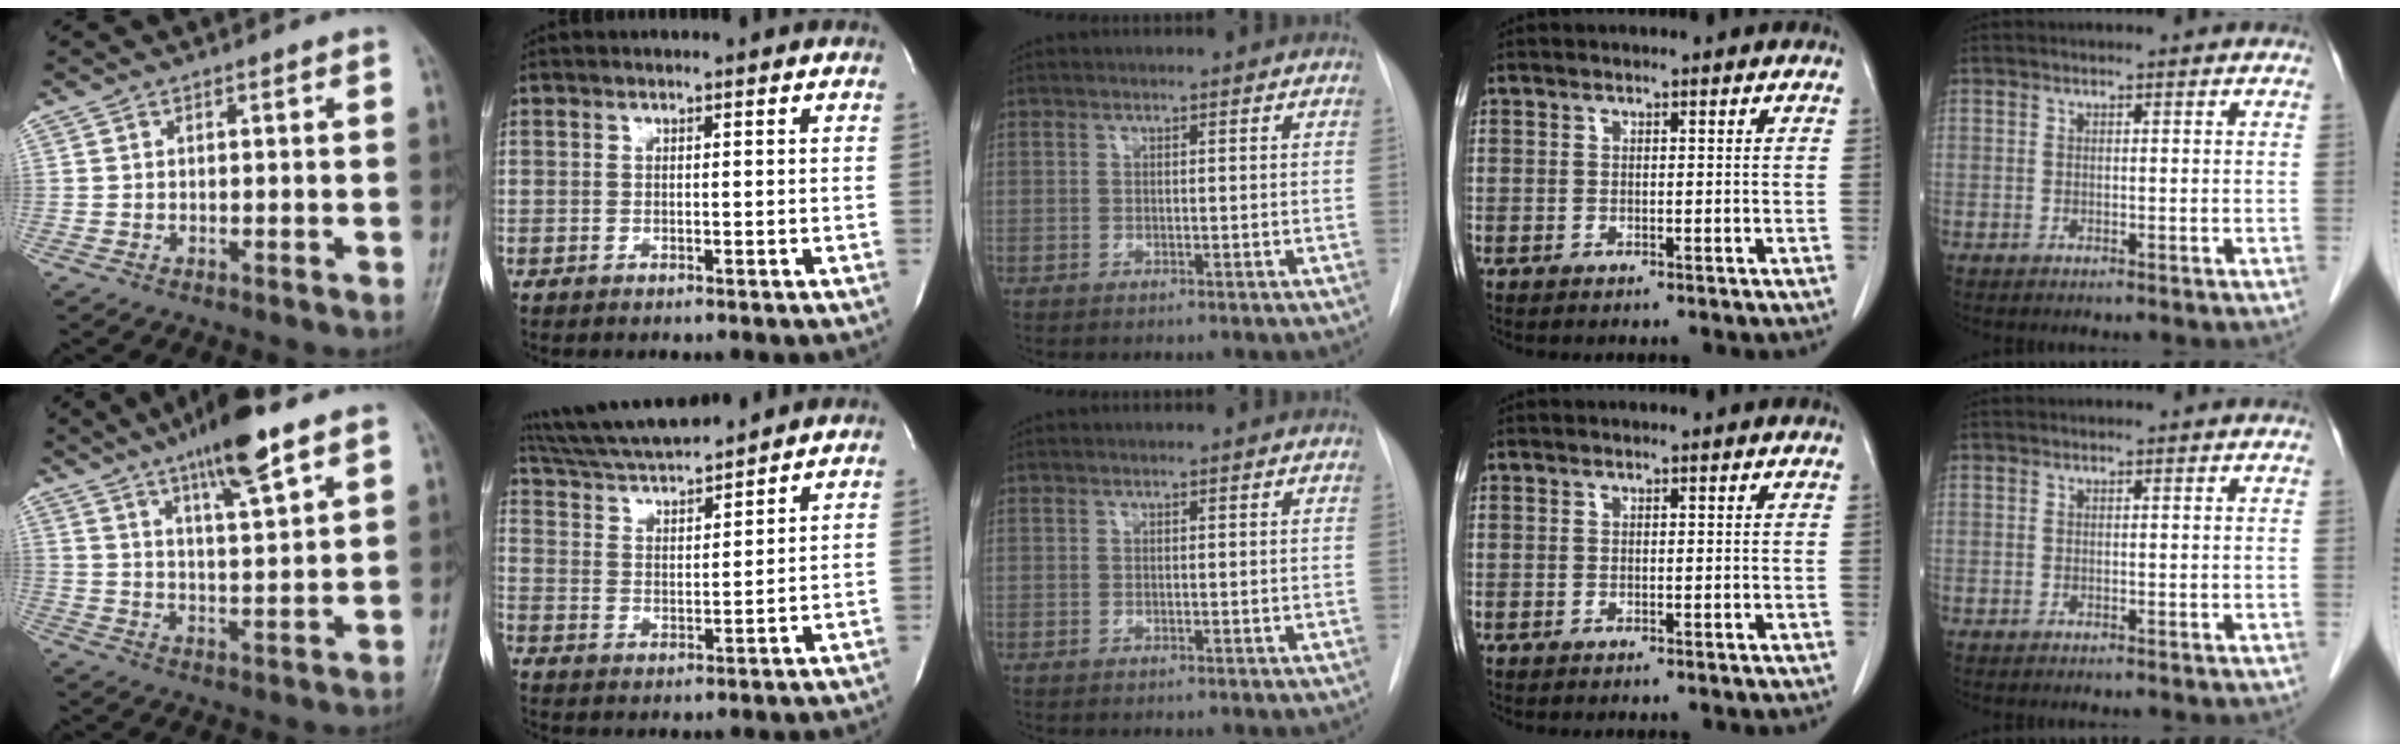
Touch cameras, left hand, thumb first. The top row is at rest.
{"thumb": {"total": 13.2, "force": [8.4, 2.5, 9.9], "torque": [-0.152, -0.034, 0.139]}, "index": {"total": 14.3, "force": [13.2, 1.4, 5.5], "torque": [-0.108, 0.020, 0.234]}}